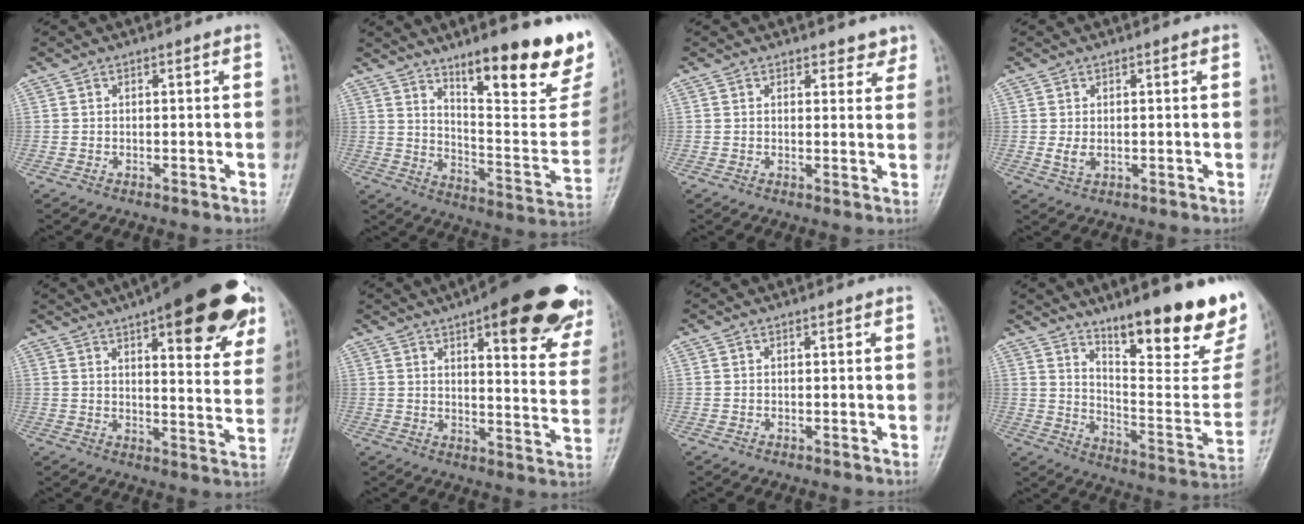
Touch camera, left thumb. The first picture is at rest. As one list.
[{"total": 24.1, "force": [15.6, 6.1, 17.3], "torque": [-0.199, -0.093, 0.235]}, {"total": 3.1, "force": [2.5, 1.6, 0.8], "torque": [0.017, -0.015, 0.027]}, {"total": 2.5, "force": [0.3, 1.4, 2.0], "torque": [-0.032, -0.005, 0.011]}, {"total": 23.9, "force": [13.5, 7.7, 18.2], "torque": [-0.206, -0.029, 0.175]}, {"total": 25.2, "force": [15.3, 7.4, 18.6], "torque": [-0.201, -0.055, 0.188]}, {"total": 0.0}, {"total": 24.8, "force": [16.5, 6.2, 17.5], "torque": [-0.209, -0.101, 0.245]}]